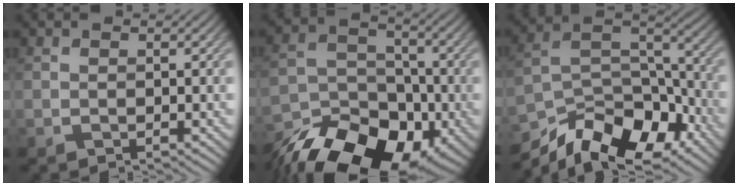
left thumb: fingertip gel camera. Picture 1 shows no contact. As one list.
[{"total": 17.7, "force": [-12.1, 10.2, 8.0], "torque": [-0.167, -0.045, -0.183]}, {"total": 14.4, "force": [-10.5, 6.0, 7.8], "torque": [-0.157, -0.007, -0.187]}]